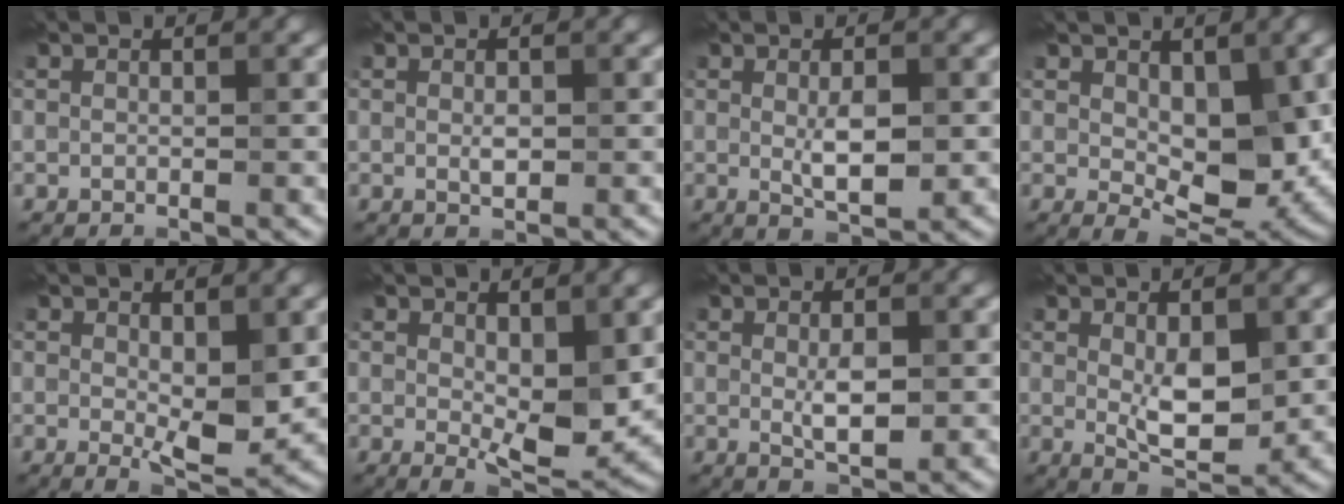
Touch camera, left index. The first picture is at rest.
{"total": 1.2, "force": [-0.1, 0.6, 1.0], "torque": [-0.020, -0.004, 0.001]}
{"total": 3.5, "force": [-0.1, 1.4, 3.2], "torque": [-0.061, -0.006, 0.003]}
{"total": 6.8, "force": [1.0, 3.8, 5.6], "torque": [-0.095, -0.018, 0.024]}
{"total": 3.8, "force": [0.2, 1.5, 3.5], "torque": [-0.058, -0.011, 0.009]}
{"total": 4.8, "force": [0.4, 2.2, 4.3], "torque": [-0.075, -0.015, 0.013]}
{"total": 2.9, "force": [-0.1, 1.2, 2.7], "torque": [-0.052, -0.007, 0.003]}
{"total": 4.8, "force": [0.3, 2.3, 4.2], "torque": [-0.077, -0.009, 0.012]}